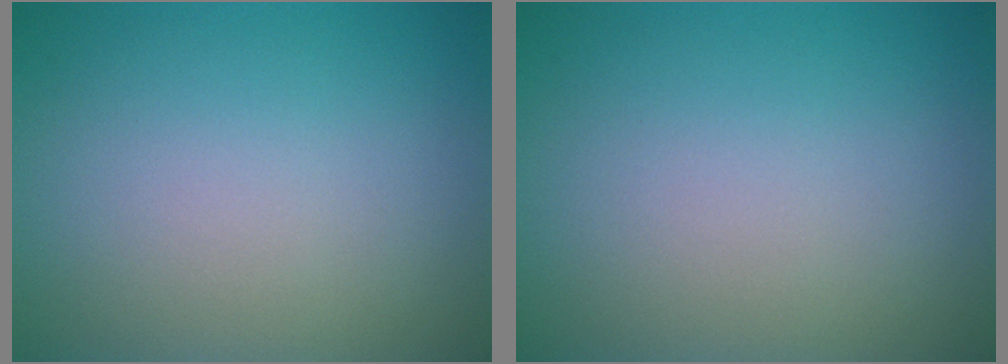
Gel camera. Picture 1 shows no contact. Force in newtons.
{"total": 0.0}